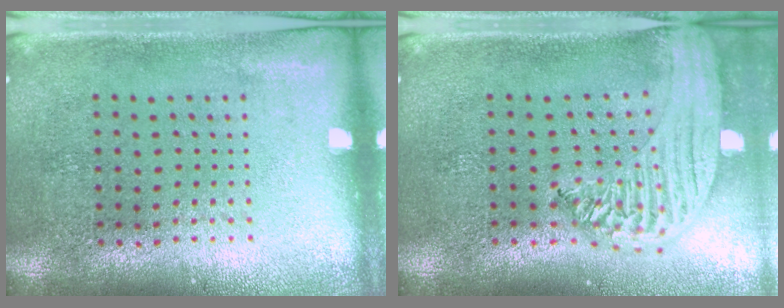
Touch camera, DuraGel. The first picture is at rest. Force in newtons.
{"total": 2.2, "press": 2.0, "slide": 1.0}